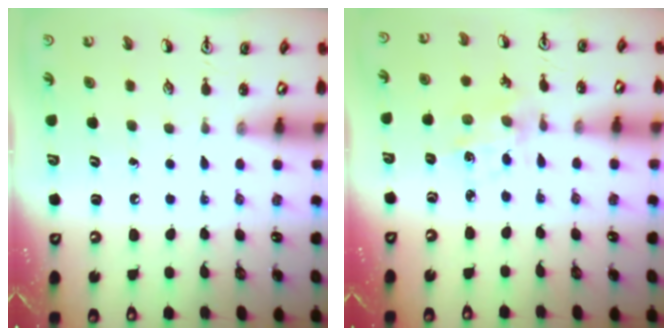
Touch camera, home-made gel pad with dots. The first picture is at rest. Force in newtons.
{"total": 1.3, "press": 1.3, "slide": 0.1}